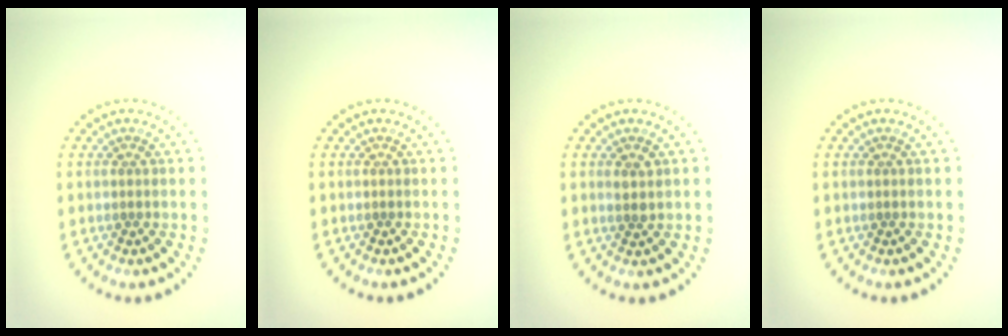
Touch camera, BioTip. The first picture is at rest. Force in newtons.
{"total": 0.0}
{"total": 1.1, "press": 1.0, "slide": 0.5}
{"total": 0.0}